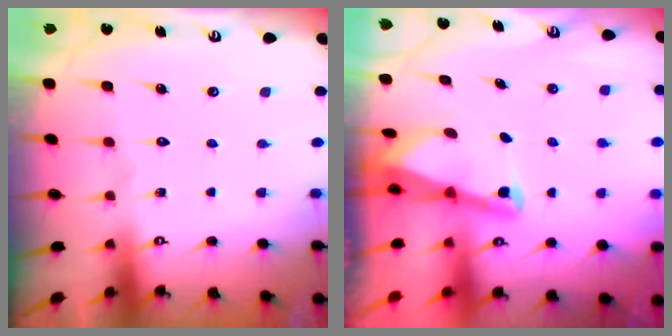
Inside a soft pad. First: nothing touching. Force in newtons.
{"total": 2.1, "press": 2.0, "slide": 0.3}